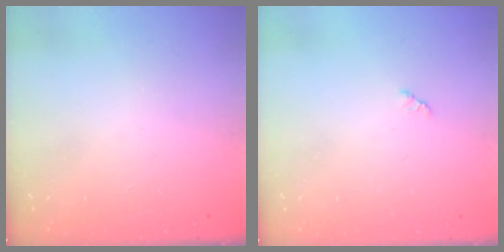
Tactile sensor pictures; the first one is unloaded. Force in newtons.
{"total": 2.8, "press": 2.8, "slide": 0.4}